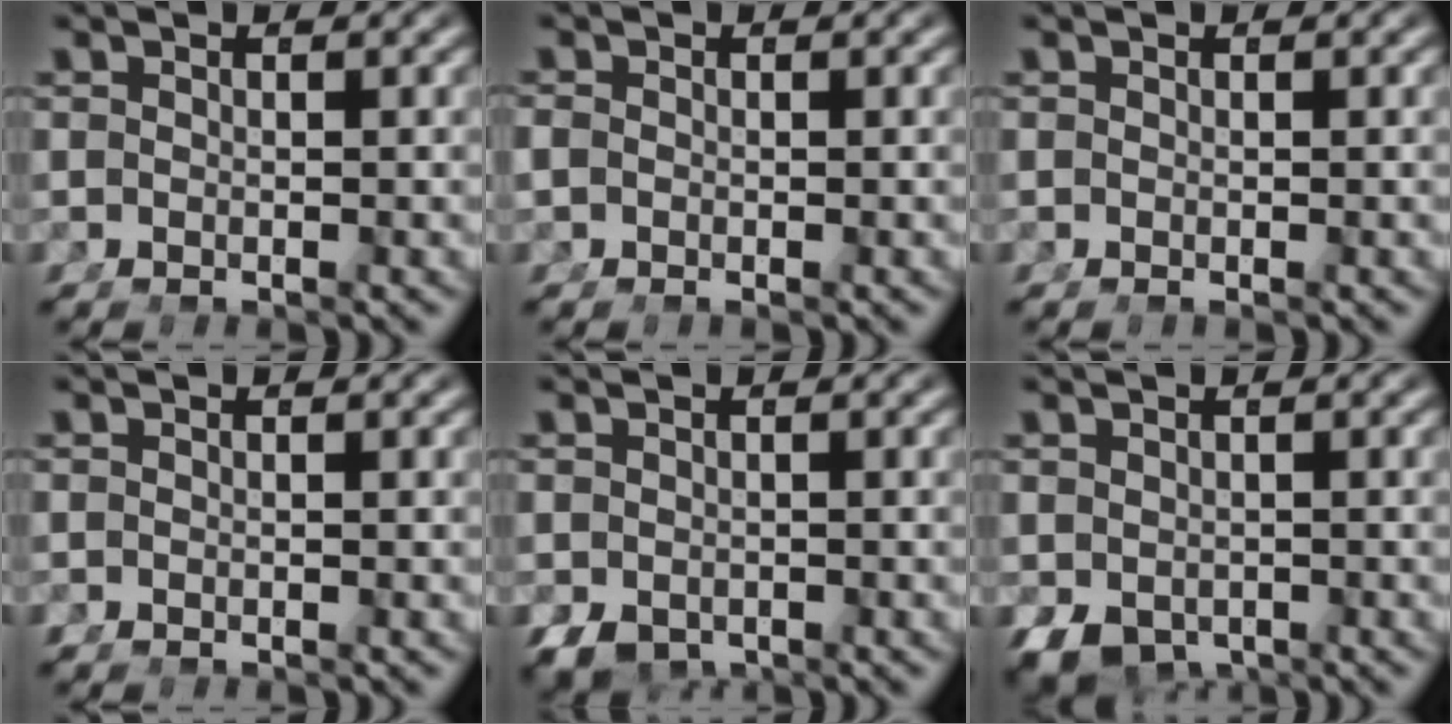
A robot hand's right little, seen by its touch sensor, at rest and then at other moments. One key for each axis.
{"total": 0.6, "fx": -0.4, "fy": 0.3, "fz": 0.4, "tx": -0.014, "ty": -0.009, "tz": -0.002}
{"total": 0.0}
{"total": 0.9, "fx": -0.2, "fy": 0.8, "fz": 0.3, "tx": -0.016, "ty": -0.006, "tz": -0.001}
{"total": 3.3, "fx": -2.0, "fy": 2.1, "fz": 1.6, "tx": -0.038, "ty": -0.034, "tz": -0.013}
{"total": 4.4, "fx": -2.5, "fy": 2.9, "fz": 2.2, "tx": -0.047, "ty": -0.036, "tz": -0.018}